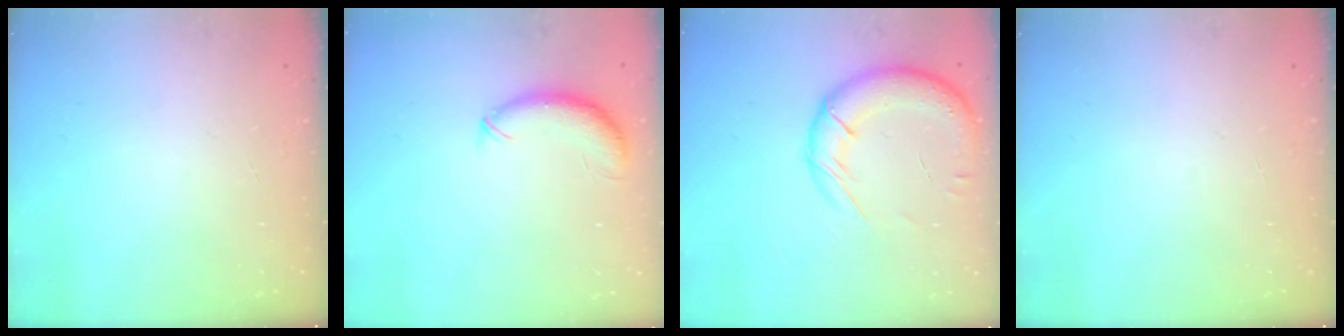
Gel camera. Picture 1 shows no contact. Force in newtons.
{"total": 8.7, "press": 8.6, "slide": 1.6}
{"total": 18.0, "press": 17.4, "slide": 4.4}
{"total": 0.0}